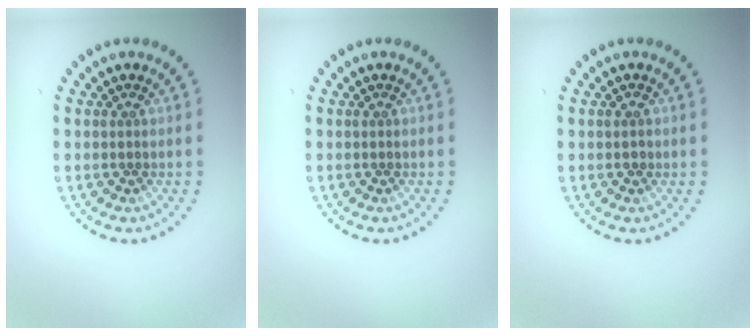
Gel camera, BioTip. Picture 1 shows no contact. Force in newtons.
{"total": 0.0}
{"total": 0.9, "press": 0.9, "slide": 0.1}